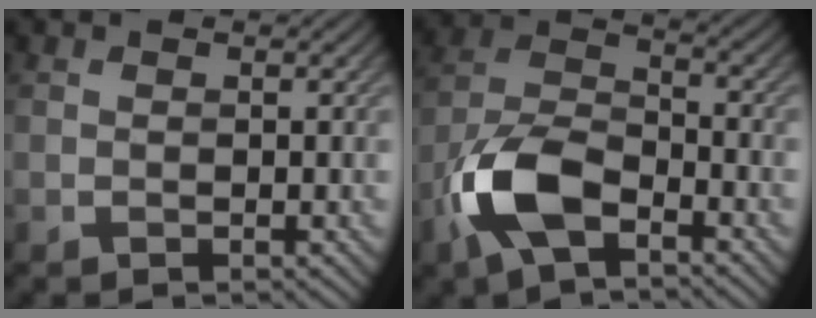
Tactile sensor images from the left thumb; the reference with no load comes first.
{"total": 9.8, "force": [-5.3, 4.5, 6.9], "torque": [-0.155, 0.000, -0.120]}